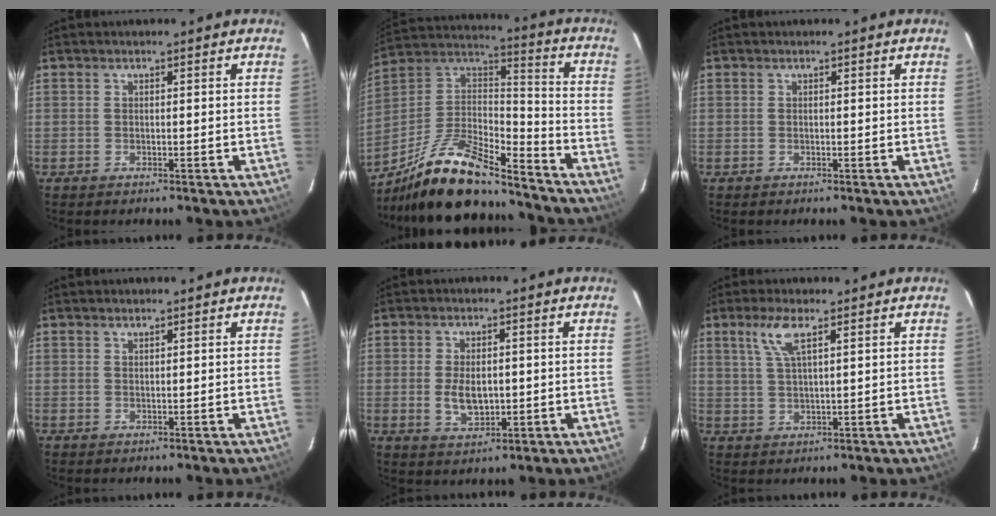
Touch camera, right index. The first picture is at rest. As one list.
[{"total": 21.9, "force": [-17.1, 5.8, 12.4], "torque": [-0.249, -0.010, -0.295]}, {"total": 0.0}, {"total": 0.5, "force": [0.5, 0.1, 0.2], "torque": [-0.002, 0.001, 0.010]}, {"total": 5.8, "force": [-0.6, 3.4, 4.6], "torque": [-0.089, -0.007, -0.003]}, {"total": 5.1, "force": [2.7, 1.0, 4.2], "torque": [-0.088, 0.004, 0.057]}]